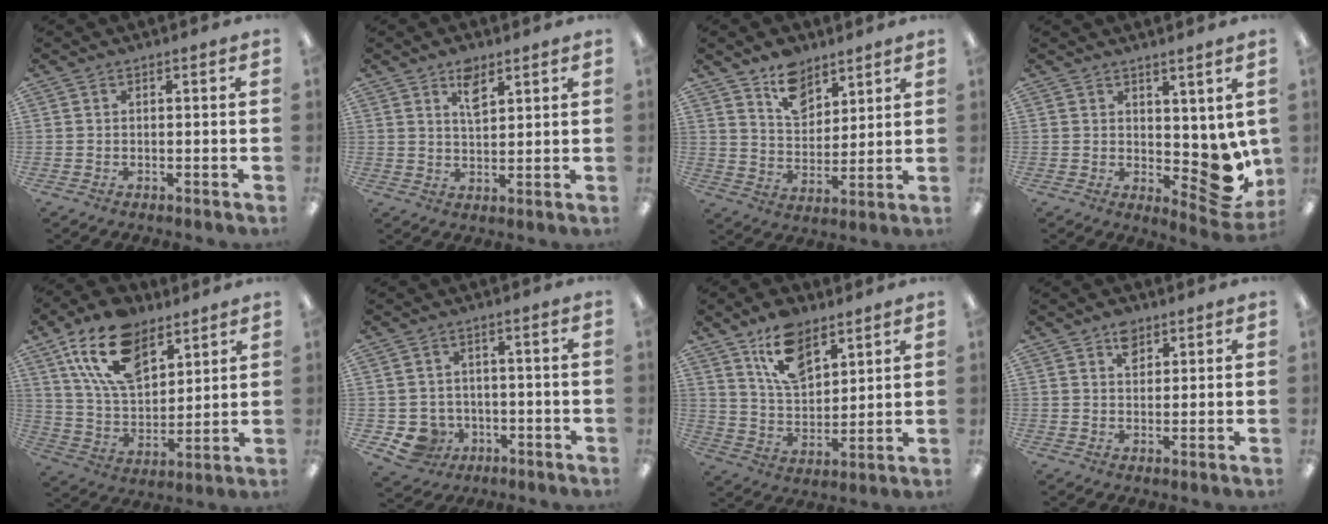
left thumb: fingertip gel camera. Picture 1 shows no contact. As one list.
[{"total": 5.4, "force": [3.6, 2.5, 3.2], "torque": [-0.039, -0.020, 0.060]}, {"total": 10.2, "force": [7.3, 6.3, 3.4], "torque": [-0.050, -0.042, 0.134]}, {"total": 8.5, "force": [0.5, 5.2, 6.7], "torque": [-0.053, -0.029, 0.025]}, {"total": 17.9, "force": [10.5, 10.2, 10.3], "torque": [-0.193, -0.033, 0.195]}, {"total": 5.5, "force": [-2.2, 4.9, 1.2], "torque": [-0.047, 0.009, -0.036]}, {"total": 13.3, "force": [8.6, 7.4, 7.0], "torque": [-0.121, -0.037, 0.159]}, {"total": 4.8, "force": [3.1, 3.1, 2.1], "torque": [-0.018, -0.011, 0.051]}]